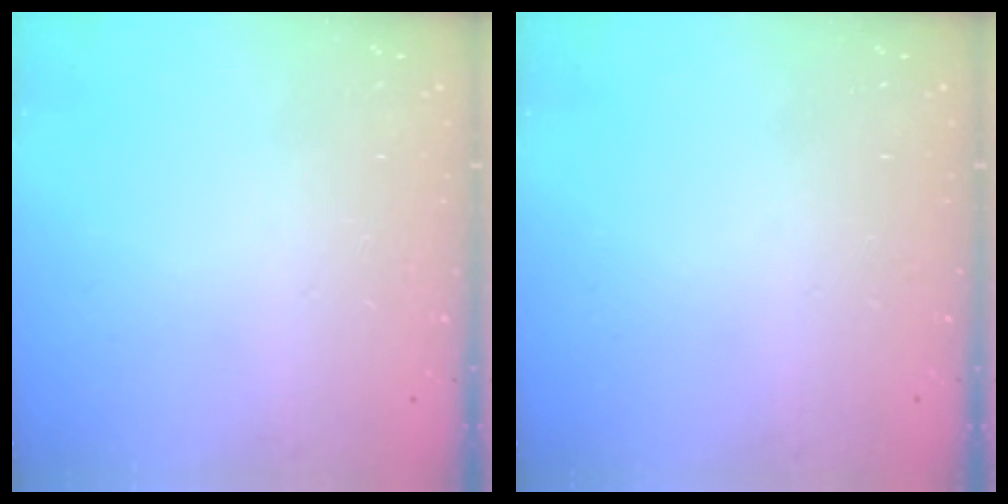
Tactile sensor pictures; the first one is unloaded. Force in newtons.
{"total": 0.0}